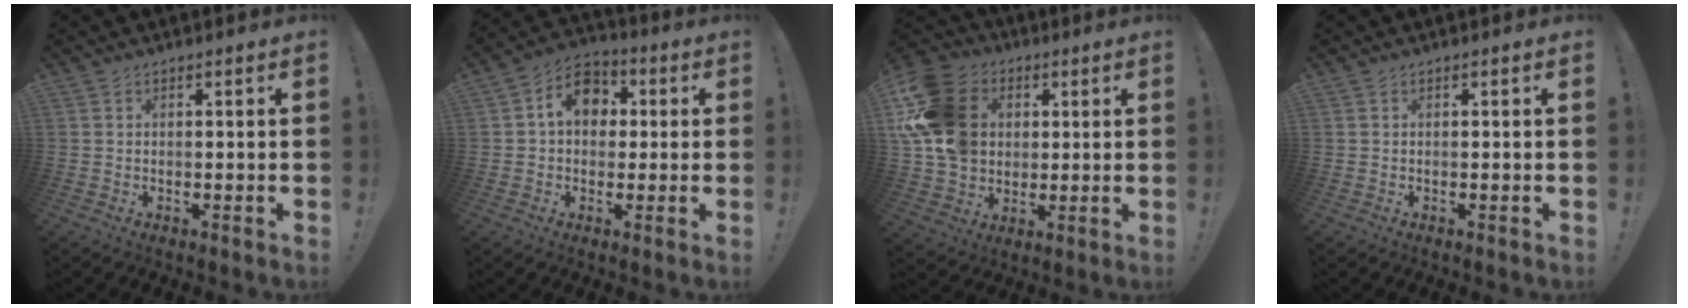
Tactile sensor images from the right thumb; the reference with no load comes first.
{"total": 10.4, "force": [2.2, 8.0, 6.2], "torque": [-0.090, 0.010, 0.043]}
{"total": 20.0, "force": [3.8, 16.0, 11.3], "torque": [-0.201, -0.010, 0.081]}
{"total": 0.0}